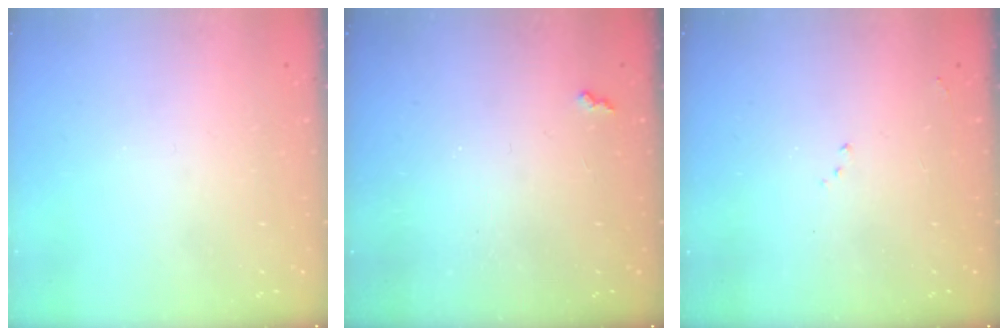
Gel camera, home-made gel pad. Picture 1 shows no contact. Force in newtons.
{"total": 2.7, "press": 2.7, "slide": 0.5}
{"total": 5.0, "press": 4.9, "slide": 0.8}